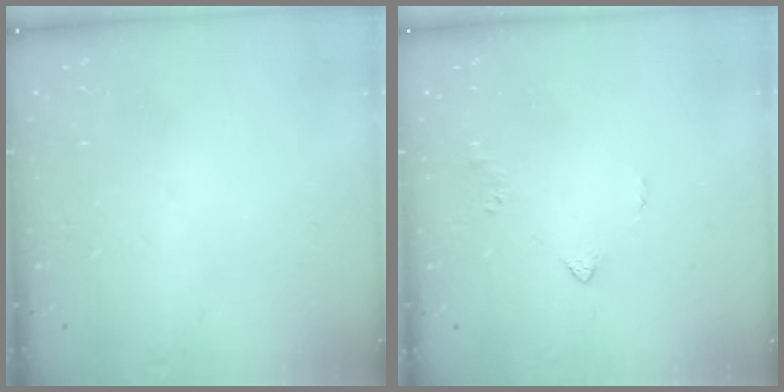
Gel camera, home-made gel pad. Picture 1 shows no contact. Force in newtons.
{"total": 2.8, "press": 2.8, "slide": 0.6}